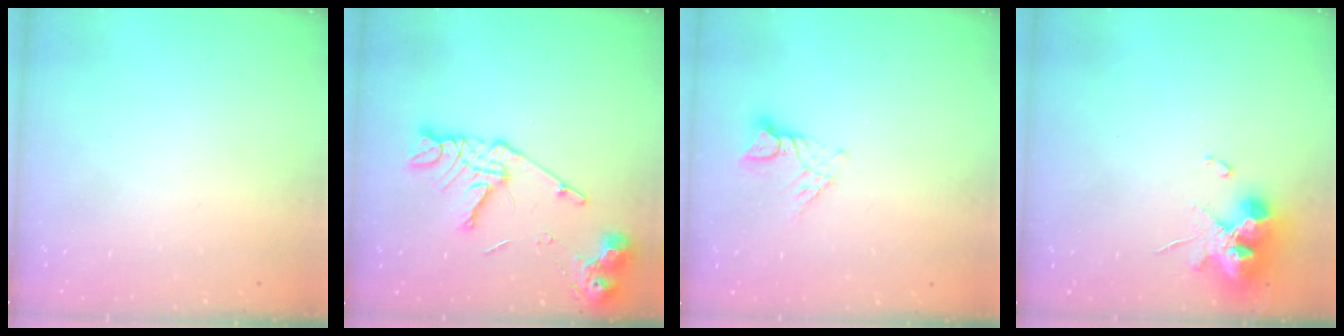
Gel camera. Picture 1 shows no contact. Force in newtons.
{"total": 16.1, "press": 16.1, "slide": 1.6}
{"total": 7.7, "press": 7.7, "slide": 0.5}
{"total": 14.7, "press": 14.6, "slide": 1.2}